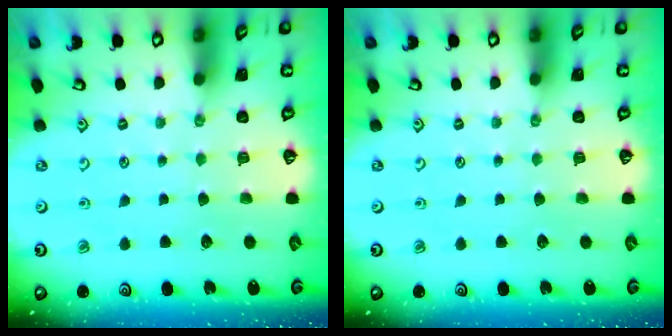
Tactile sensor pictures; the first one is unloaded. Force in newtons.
{"total": 0.0}